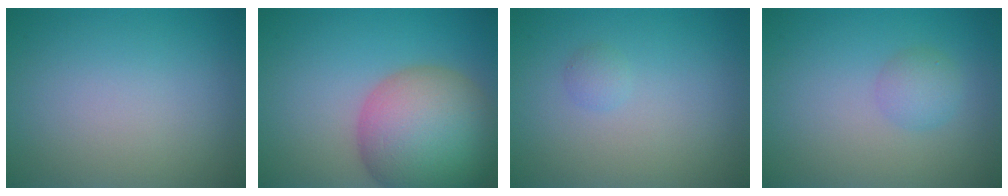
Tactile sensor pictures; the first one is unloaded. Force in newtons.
{"total": 11.9, "press": 11.9, "slide": 0.6}
{"total": 0.8, "press": 0.8, "slide": 0.1}
{"total": 1.8, "press": 1.8, "slide": 0.0}